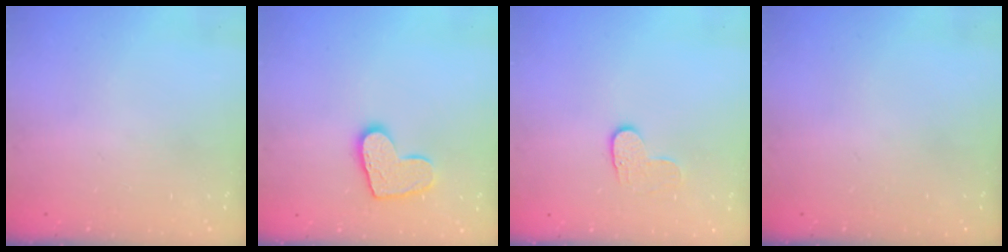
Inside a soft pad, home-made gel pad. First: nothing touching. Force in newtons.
{"total": 10.6, "press": 10.6, "slide": 0.8}
{"total": 4.1, "press": 4.1, "slide": 0.3}
{"total": 0.0}